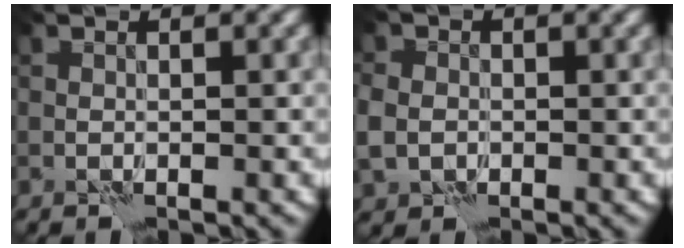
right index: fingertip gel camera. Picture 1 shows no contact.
{"total": 3.5, "force": [-0.7, 3.0, 1.6], "torque": [-0.036, -0.008, -0.016]}